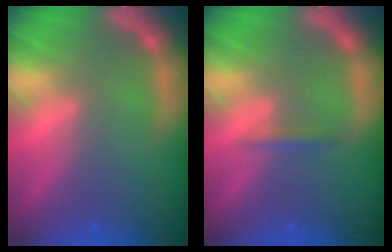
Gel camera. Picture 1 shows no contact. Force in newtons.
{"total": 0.9}